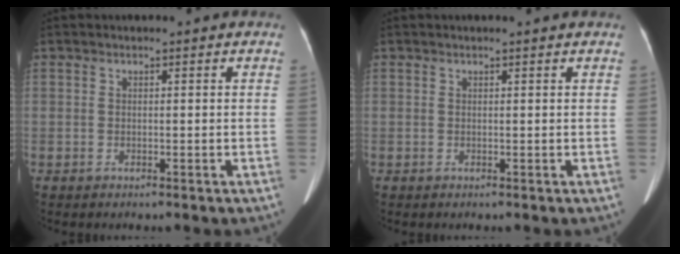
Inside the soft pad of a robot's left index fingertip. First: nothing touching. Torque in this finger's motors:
{"motor_torque": [-0.06, -0.09, 0.01, 0.00]}